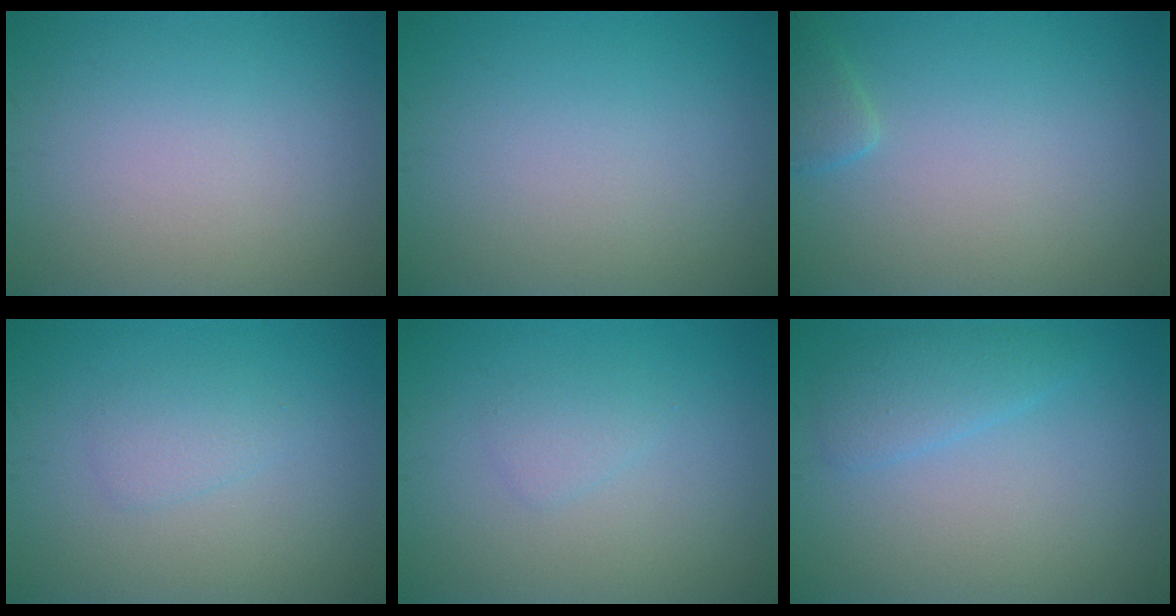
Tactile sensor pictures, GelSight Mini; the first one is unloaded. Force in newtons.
{"total": 0.0}
{"total": 1.4, "press": 1.4, "slide": 0.1}
{"total": 1.4, "press": 1.4, "slide": 0.1}
{"total": 1.1, "press": 1.1, "slide": 0.1}
{"total": 2.3, "press": 2.3, "slide": 0.0}